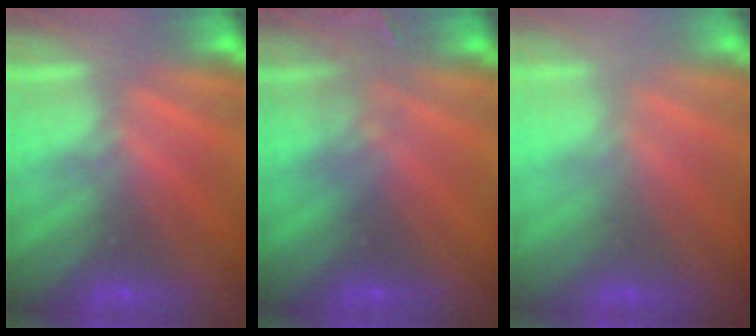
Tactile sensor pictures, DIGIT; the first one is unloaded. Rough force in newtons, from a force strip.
{"total": 2.9}
{"total": 2.9}